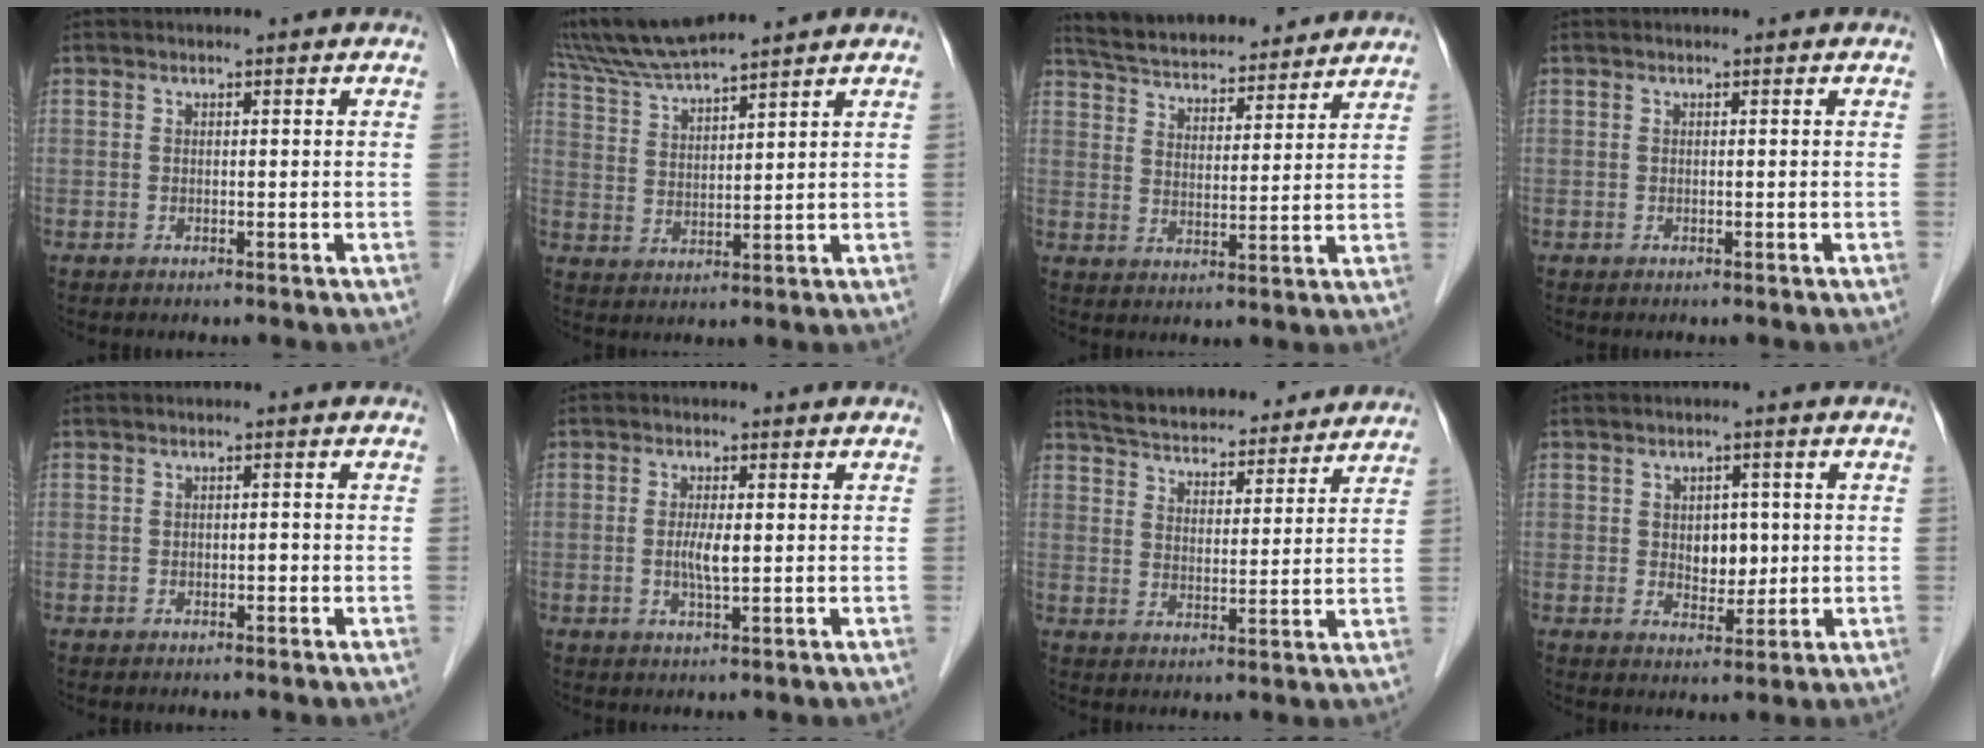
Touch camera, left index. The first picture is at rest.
{"total": 10.1, "force": [9.2, -0.5, 4.1], "torque": [-0.085, 0.027, 0.172]}
{"total": 18.3, "force": [17.0, 4.0, 5.6], "torque": [-0.096, 0.029, 0.253]}
{"total": 0.0}
{"total": 0.8, "force": [-0.3, 0.4, 0.7], "torque": [-0.009, 0.002, -0.006]}
{"total": 2.9, "force": [-0.1, 0.4, 2.8], "torque": [-0.059, -0.004, 0.000]}
{"total": 19.2, "force": [17.8, 4.7, 5.4], "torque": [-0.083, 0.023, 0.247]}
{"total": 4.2, "force": [0.4, 3.0, 3.0], "torque": [-0.041, 0.006, 0.013]}